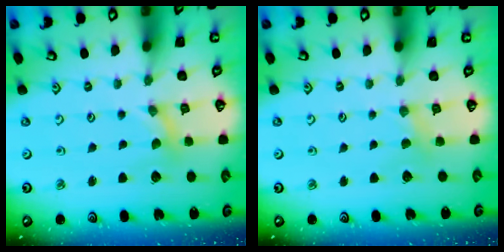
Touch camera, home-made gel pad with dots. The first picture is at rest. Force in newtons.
{"total": 2.3, "press": 2.2, "slide": 0.5}